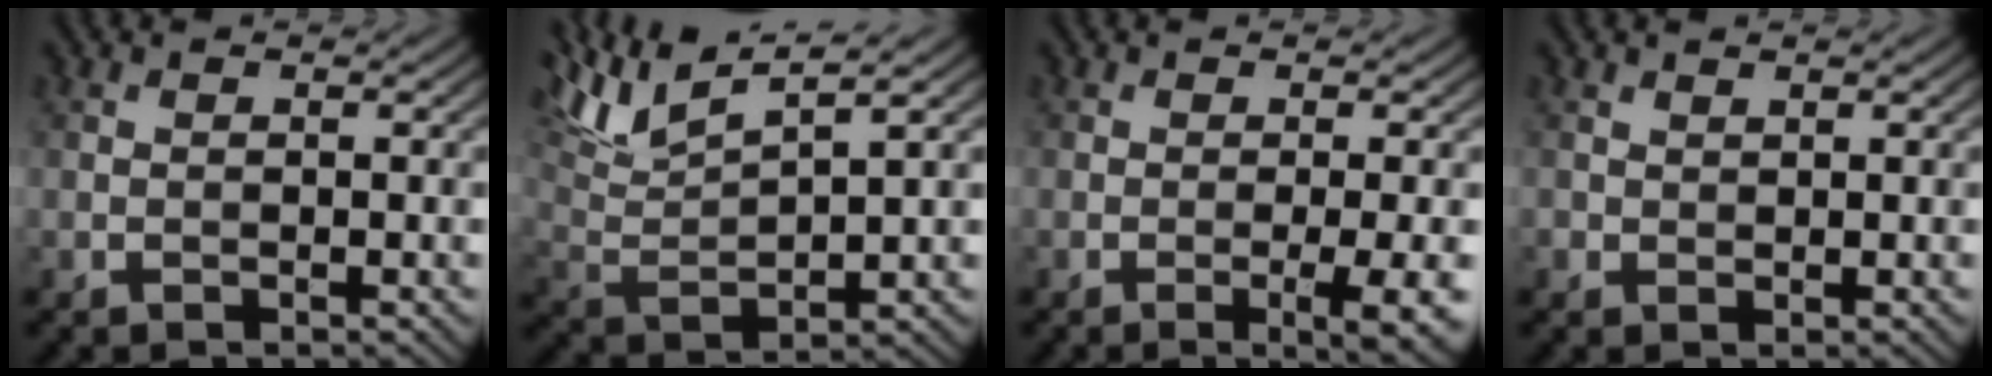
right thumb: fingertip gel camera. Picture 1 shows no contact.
{"total": 9.8, "force": [6.3, 2.2, 7.1], "torque": [-0.157, 0.024, 0.125]}
{"total": 4.2, "force": [-1.1, 0.5, 4.0], "torque": [-0.069, 0.001, -0.017]}
{"total": 0.7, "force": [0.6, 0.4, 0.1], "torque": [-0.006, -0.001, 0.015]}